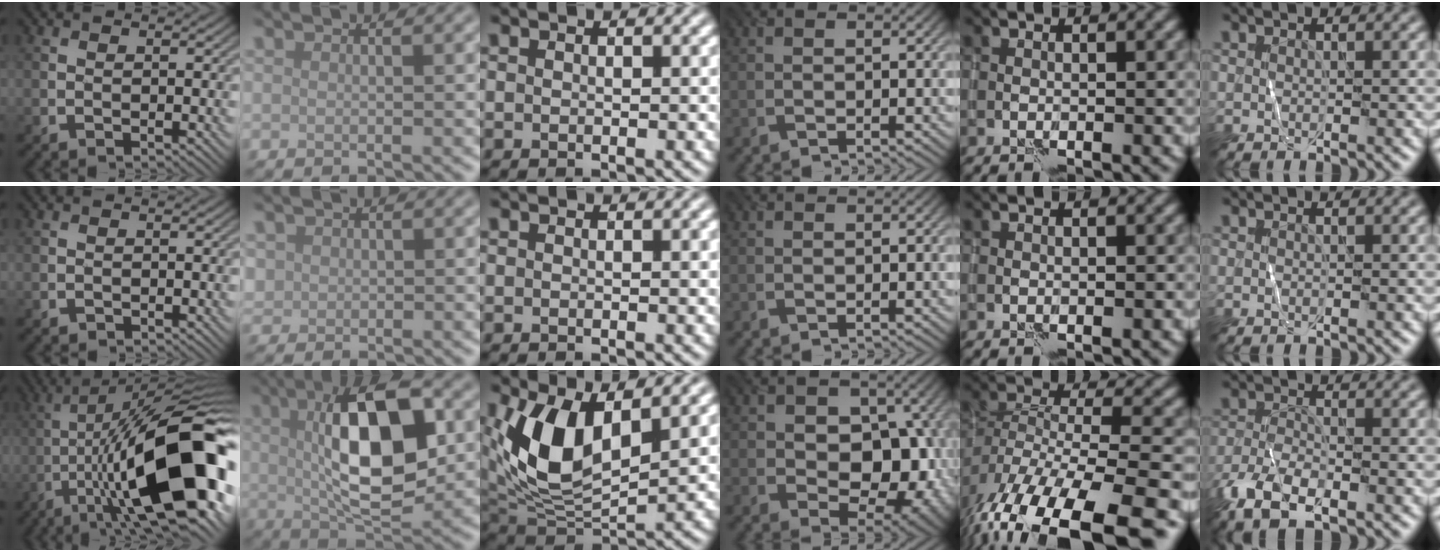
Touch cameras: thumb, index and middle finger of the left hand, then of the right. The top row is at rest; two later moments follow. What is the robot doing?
{"motion": "wrap", "object": "ribbon"}